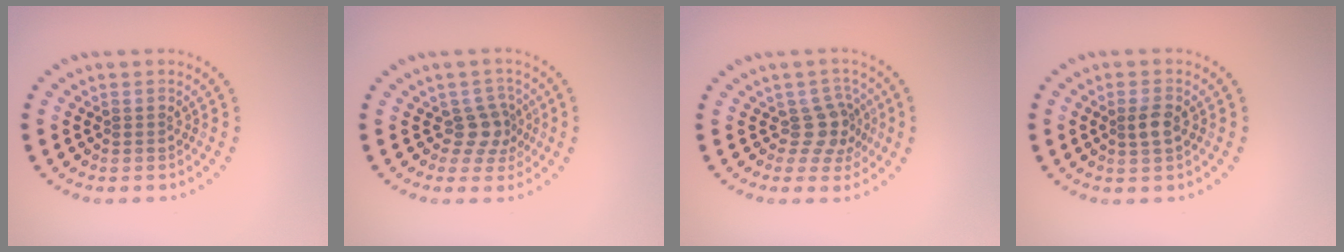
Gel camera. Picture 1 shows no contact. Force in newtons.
{"total": 2.3, "press": 1.8, "slide": 1.5}
{"total": 2.7, "press": 2.1, "slide": 1.7}
{"total": 1.7, "press": 1.7, "slide": 0.5}